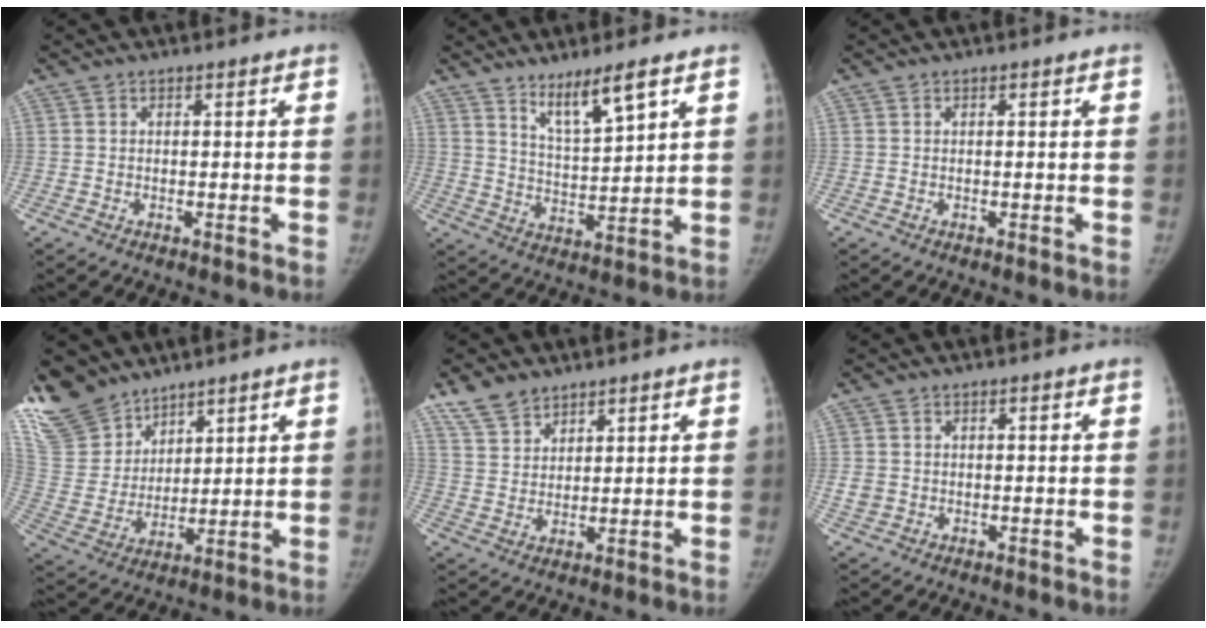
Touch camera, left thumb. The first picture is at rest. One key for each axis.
{"total": 7.8, "fx": 5.4, "fy": 1.0, "fz": 5.5, "tx": -0.096, "ty": -0.048, "tz": 0.105}
{"total": 0.0}
{"total": 15.5, "fx": 12.4, "fy": 8.5, "fz": 4.0, "tx": -0.068, "ty": -0.046, "tz": 0.257}
{"total": 6.0, "fx": 4.7, "fy": 3.3, "fz": 1.6, "tx": -0.016, "ty": -0.020, "tz": 0.100}
{"total": 1.8, "fx": -0.2, "fy": 1.7, "fz": 0.5, "tx": -0.008, "ty": 0.001, "tz": 0.001}